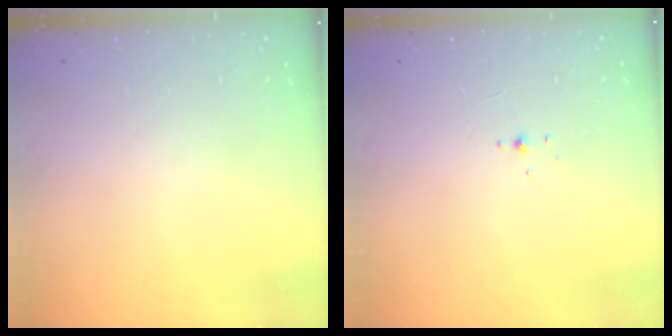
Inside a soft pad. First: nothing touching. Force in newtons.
{"total": 3.2, "press": 3.1, "slide": 0.8}